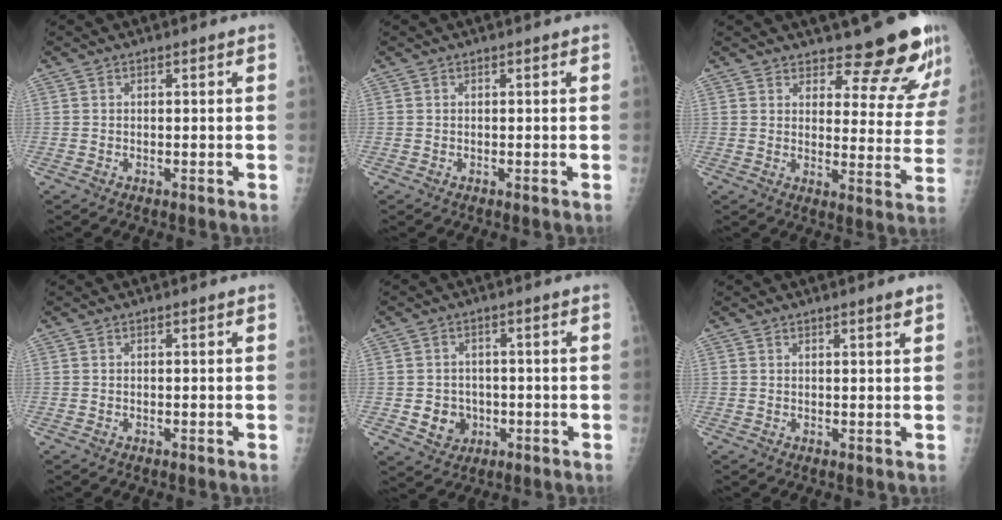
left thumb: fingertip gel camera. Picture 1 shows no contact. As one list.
[{"total": 0.0}, {"total": 13.4, "force": [11.9, 3.4, 5.0], "torque": [-0.023, -0.104, 0.140]}, {"total": 0.0}, {"total": 5.4, "force": [-1.1, 4.9, 2.1], "torque": [-0.009, 0.007, -0.009]}, {"total": 1.5, "force": [1.1, 0.0, 1.1], "torque": [-0.014, -0.007, 0.016]}]